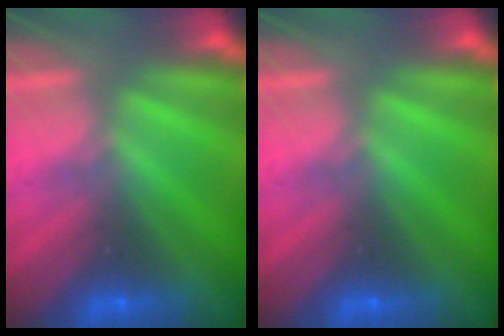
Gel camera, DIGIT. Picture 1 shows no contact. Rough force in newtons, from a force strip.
{"total": 0.0}